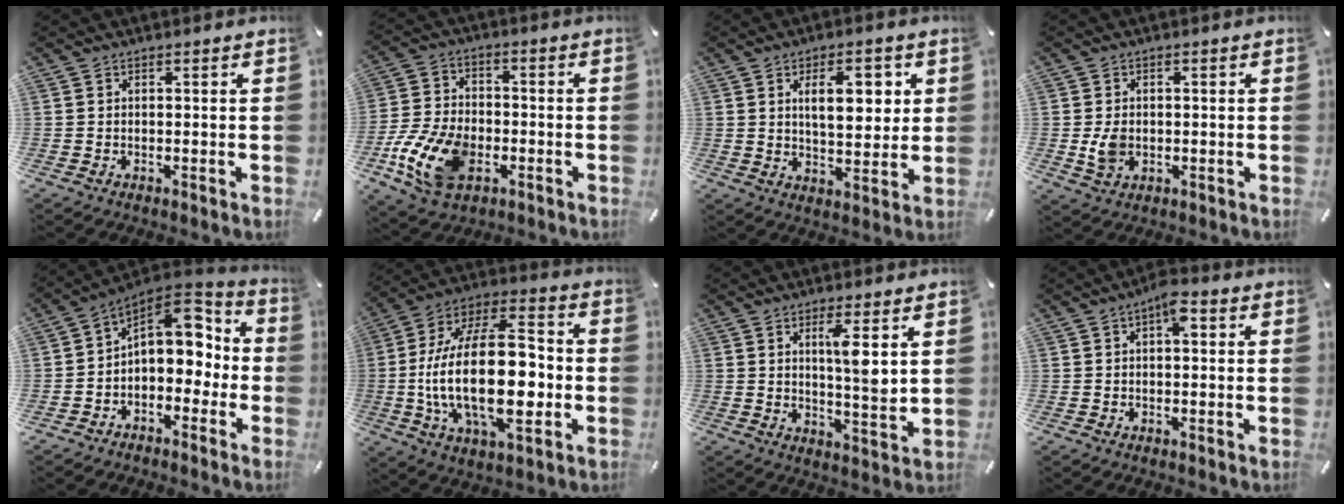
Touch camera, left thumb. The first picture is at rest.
{"total": 14.1, "force": [-5.3, 9.2, 9.2], "torque": [-0.194, 0.023, -0.091]}
{"total": 11.0, "force": [3.7, 5.6, 8.7], "torque": [-0.122, -0.007, 0.056]}
{"total": 5.0, "force": [-0.4, 3.8, 3.2], "torque": [-0.069, -0.003, -0.011]}
{"total": 11.0, "force": [2.0, 8.3, 7.0], "torque": [-0.077, -0.021, 0.036]}
{"total": 27.3, "force": [-3.5, 13.9, 23.3], "torque": [-0.447, -0.002, -0.059]}
{"total": 7.0, "force": [2.8, 1.1, 6.4], "torque": [-0.106, -0.020, 0.040]}
{"total": 4.7, "force": [1.1, 2.0, 4.1], "torque": [-0.060, 0.004, 0.011]}